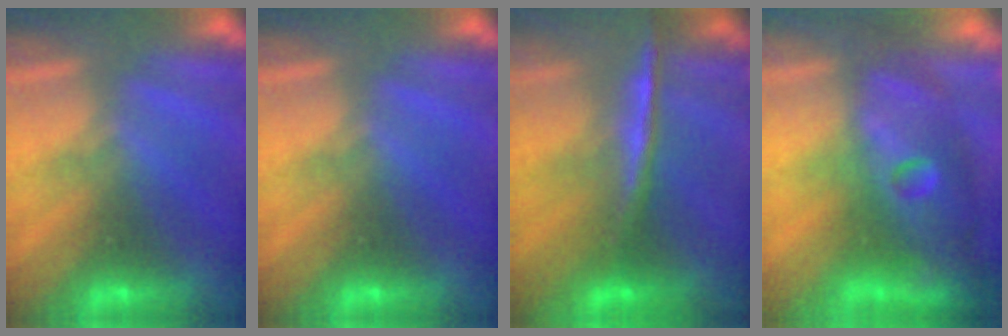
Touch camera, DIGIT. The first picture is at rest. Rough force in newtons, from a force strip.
{"total": 0.0}
{"total": 1.9}
{"total": 7.6}